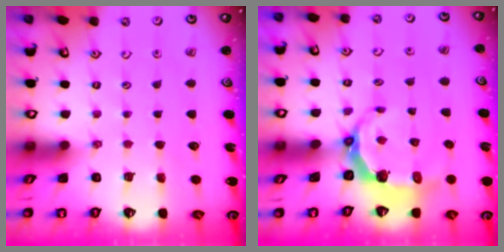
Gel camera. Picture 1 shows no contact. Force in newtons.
{"total": 5.7, "press": 4.3, "slide": 3.8}